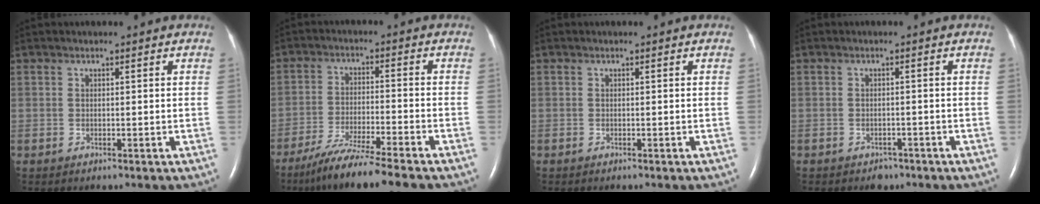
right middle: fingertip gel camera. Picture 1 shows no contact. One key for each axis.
{"total": 9.7, "fx": -7.9, "fy": -1.2, "fz": 5.5, "tx": -0.092, "ty": -0.034, "tz": -0.136}
{"total": 0.0}
{"total": 1.7, "fx": -1.3, "fy": 1.1, "fz": 0.2, "tx": -0.008, "ty": 0.002, "tz": -0.017}